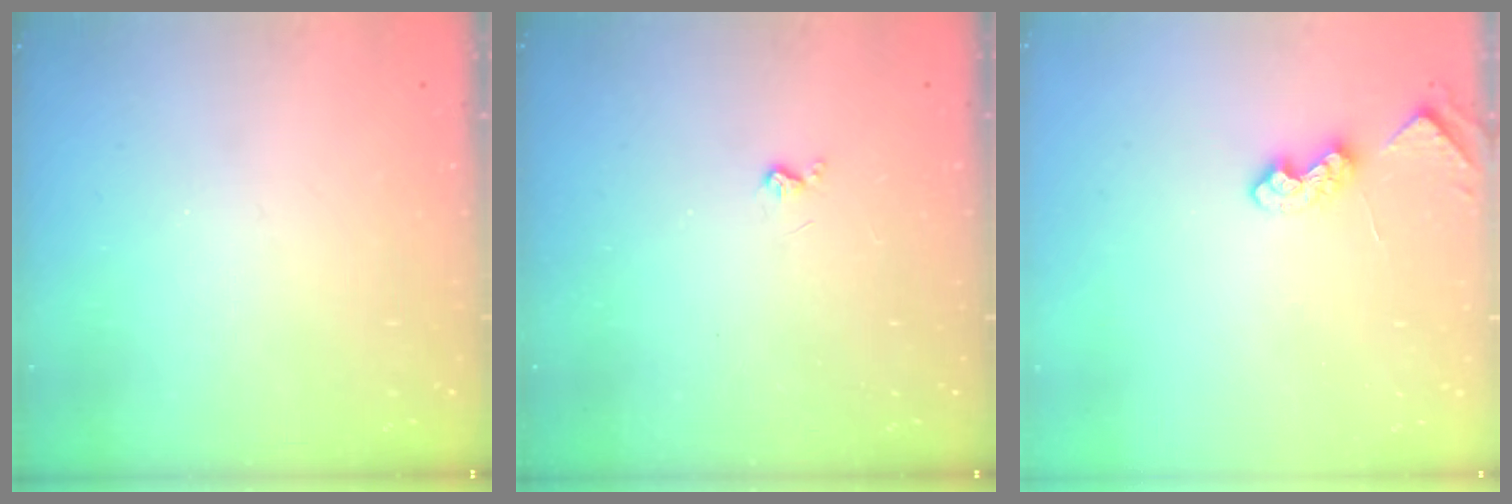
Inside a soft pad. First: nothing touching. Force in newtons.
{"total": 2.6, "press": 2.6, "slide": 0.5}
{"total": 4.2, "press": 4.2, "slide": 0.5}